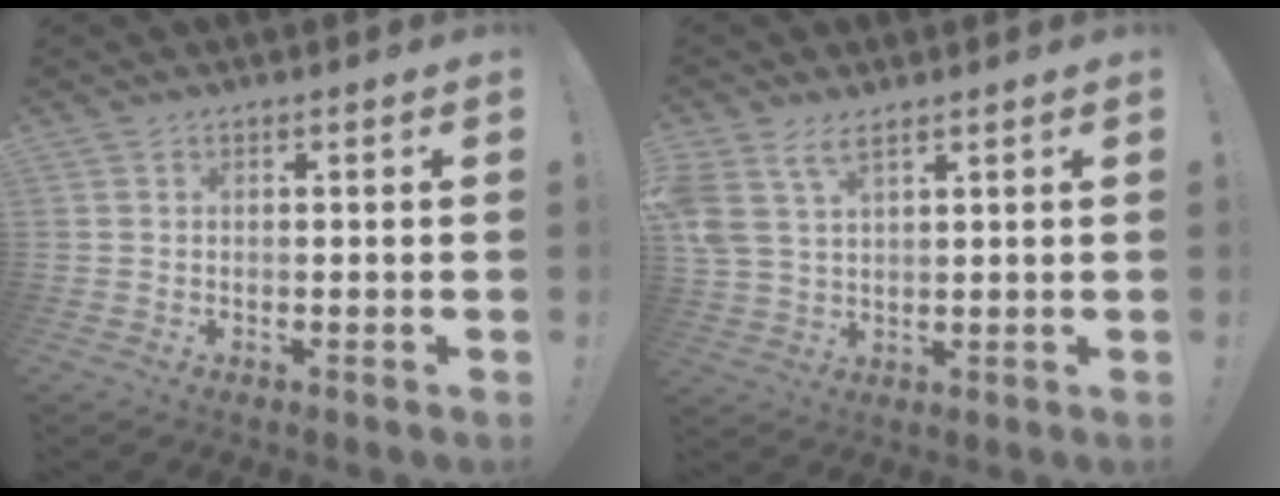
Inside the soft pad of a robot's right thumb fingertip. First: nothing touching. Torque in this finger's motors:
{"motor_torque": [0.35, 0.43, 1.11, 0.26, 0.28]}